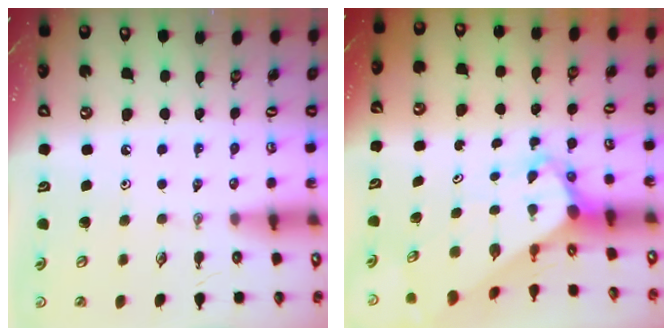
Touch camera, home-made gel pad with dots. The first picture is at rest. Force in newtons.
{"total": 4.3, "press": 4.2, "slide": 0.5}